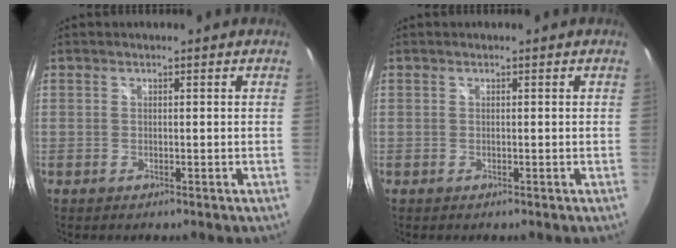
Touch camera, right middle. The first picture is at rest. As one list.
[{"total": 0.0}]